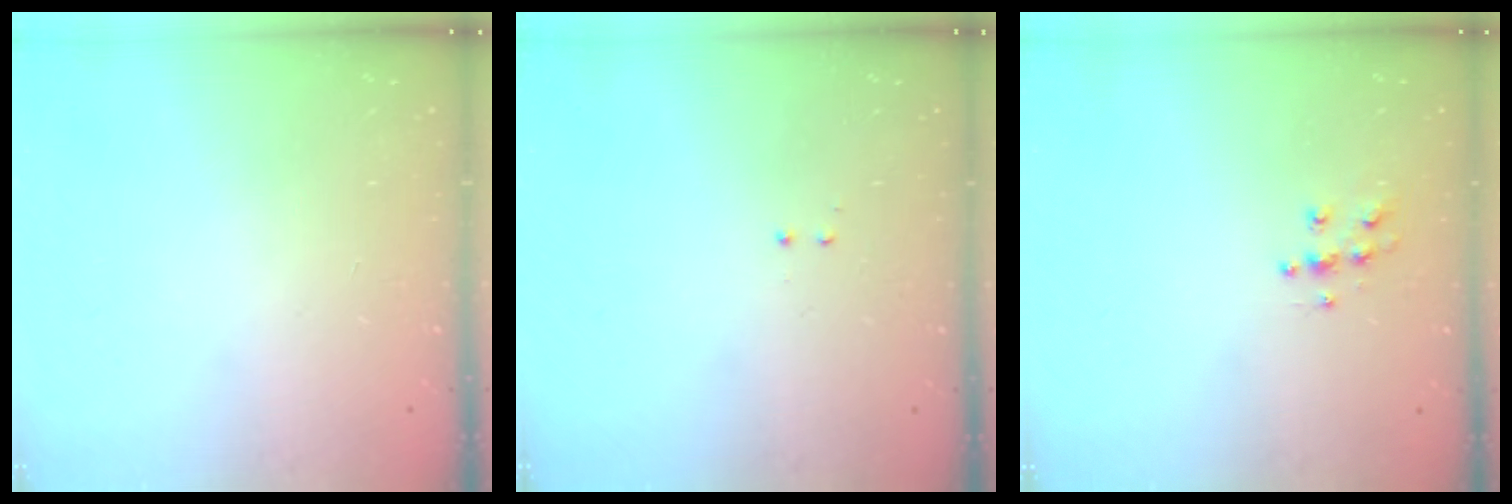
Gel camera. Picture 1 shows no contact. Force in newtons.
{"total": 0.5, "press": 0.5, "slide": 0.3}
{"total": 6.2, "press": 6.2, "slide": 0.2}